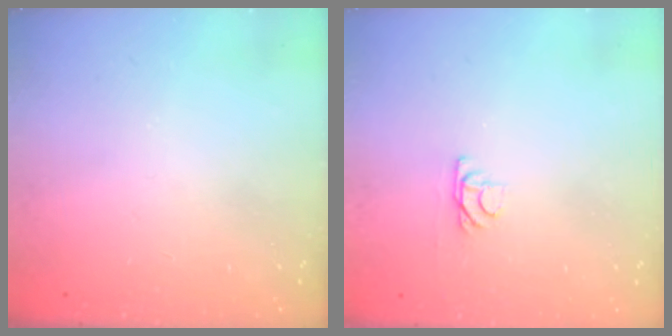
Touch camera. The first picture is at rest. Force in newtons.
{"total": 3.8, "press": 3.8, "slide": 0.4}